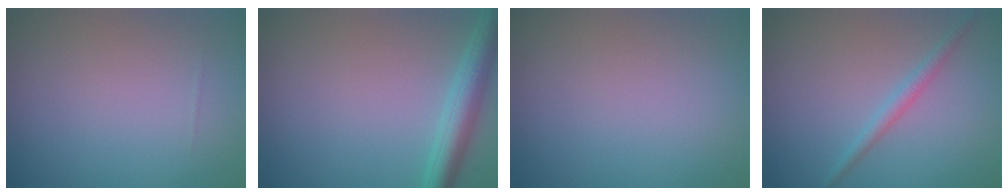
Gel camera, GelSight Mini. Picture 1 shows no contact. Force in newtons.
{"total": 3.9, "press": 3.9, "slide": 0.2}
{"total": 0.0}
{"total": 1.6, "press": 1.6, "slide": 0.1}